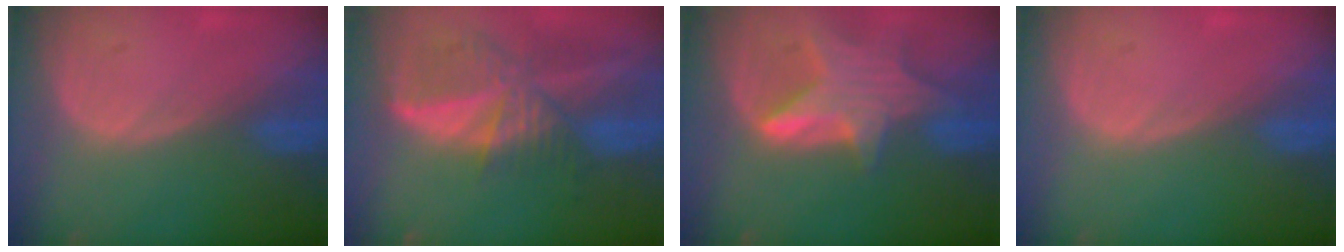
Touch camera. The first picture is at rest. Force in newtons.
{"total": 9.4, "press": 8.1, "slide": 4.7}
{"total": 8.0, "press": 7.2, "slide": 3.4}
{"total": 0.0}